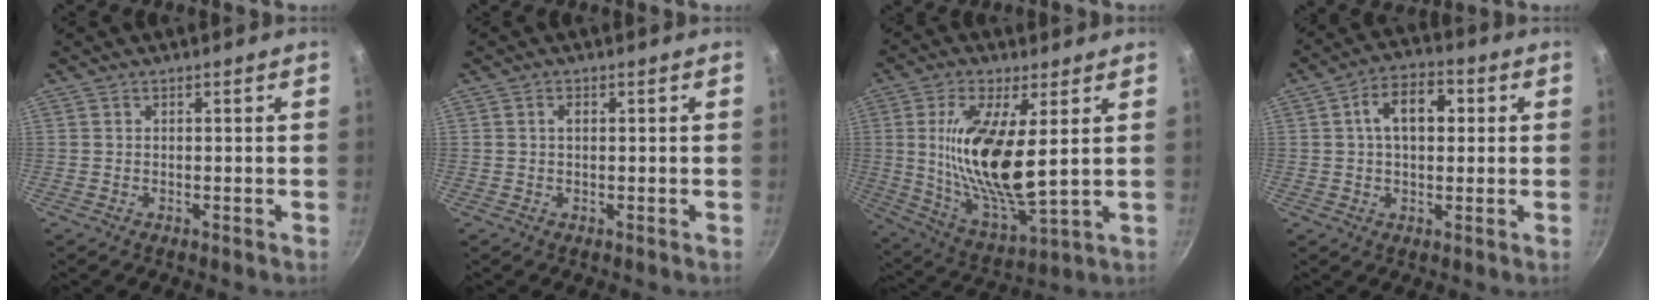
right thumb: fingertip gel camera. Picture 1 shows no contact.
{"total": 1.3, "force": [0.3, 0.7, 1.1], "torque": [-0.021, 0.003, 0.004]}
{"total": 18.2, "force": [3.0, 6.3, 16.9], "torque": [-0.331, -0.031, 0.061]}
{"total": 9.7, "force": [1.7, 5.9, 7.5], "torque": [-0.095, 0.018, 0.018]}